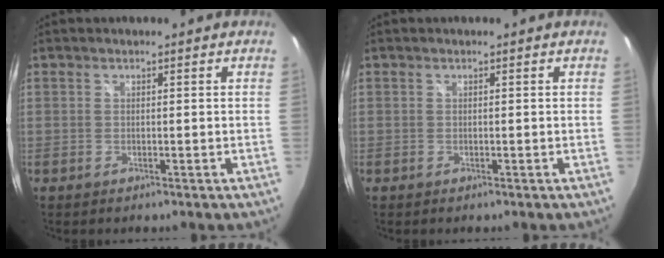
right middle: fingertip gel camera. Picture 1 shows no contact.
{"total": 0.0}